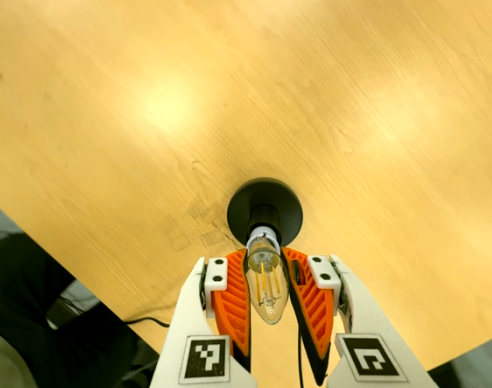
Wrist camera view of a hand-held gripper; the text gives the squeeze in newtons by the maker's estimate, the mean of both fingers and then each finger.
{"total": 19.3, "left": 18.8, "right": 19.7}